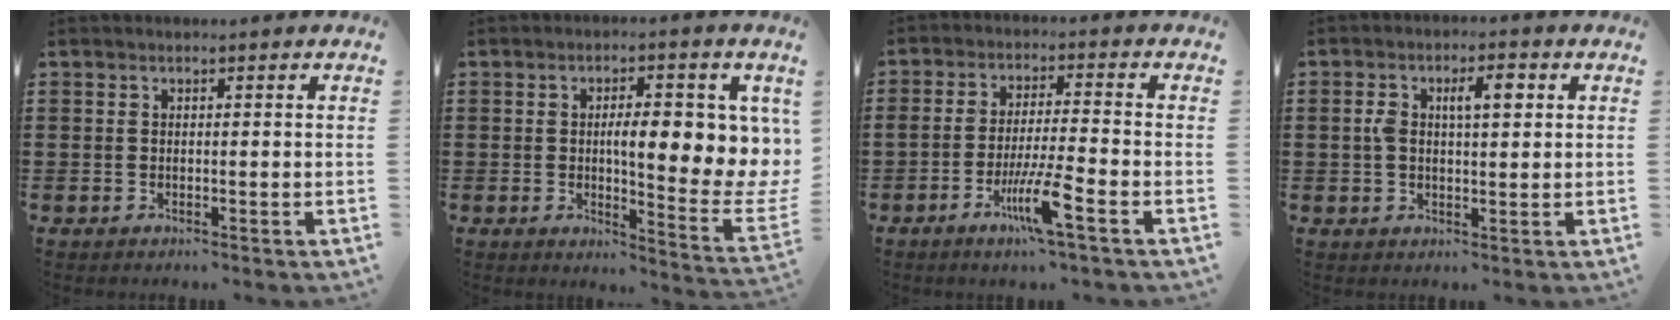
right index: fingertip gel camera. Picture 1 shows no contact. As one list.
[{"total": 9.8, "force": [1.5, 3.2, 9.1], "torque": [-0.130, -0.014, 0.020]}, {"total": 7.8, "force": [-3.9, 0.4, 6.8], "torque": [-0.126, -0.009, -0.071]}, {"total": 4.7, "force": [0.9, 1.8, 4.2], "torque": [-0.069, 0.004, 0.010]}]